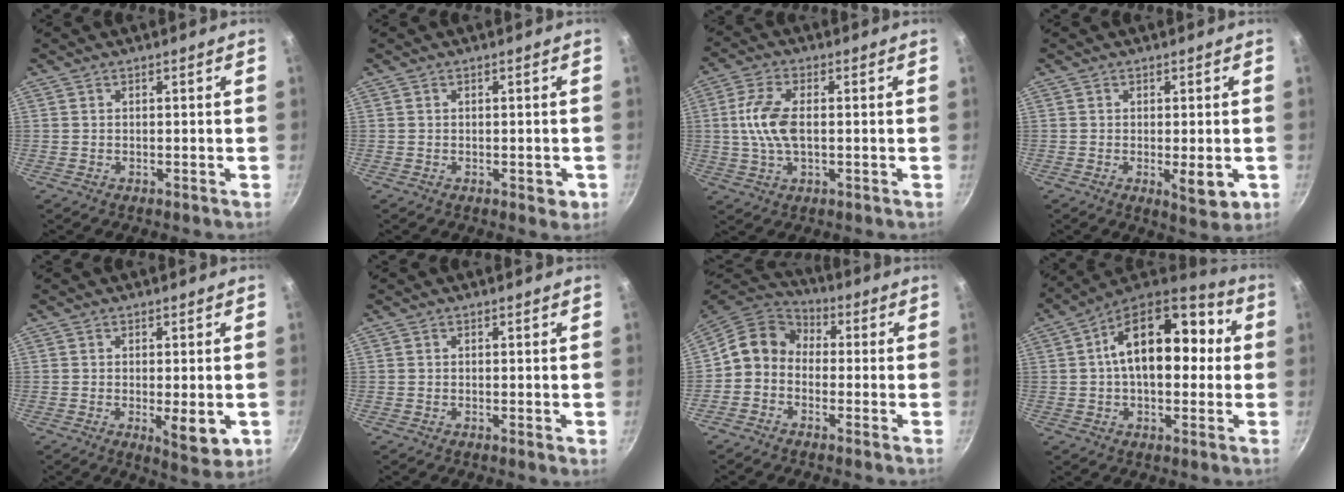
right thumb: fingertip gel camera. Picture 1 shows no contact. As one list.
[{"total": 2.1, "force": [-0.7, 1.1, 1.7], "torque": [-0.005, 0.002, -0.008]}, {"total": 8.7, "force": [0.3, 4.3, 7.5], "torque": [-0.167, 0.006, 0.005]}, {"total": 5.0, "force": [-1.2, 1.7, 4.5], "torque": [-0.057, -0.012, -0.014]}, {"total": 6.4, "force": [-1.4, 2.1, 5.9], "torque": [-0.078, -0.017, -0.016]}, {"total": 1.0, "force": [0.0, 0.2, 1.0], "torque": [-0.014, -0.005, -0.002]}, {"total": 9.1, "force": [-1.4, 7.8, 4.6], "torque": [-0.076, 0.043, -0.043]}, {"total": 19.5, "force": [2.6, 11.1, 15.9], "torque": [-0.214, 0.038, 0.027]}]